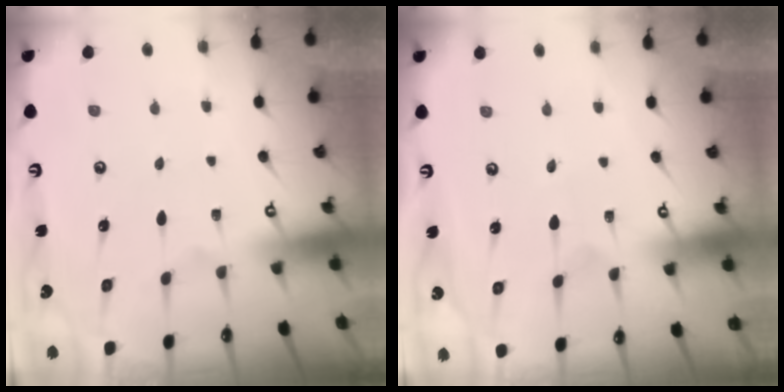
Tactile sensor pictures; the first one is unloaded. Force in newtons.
{"total": 2.9, "press": 2.8, "slide": 0.2}